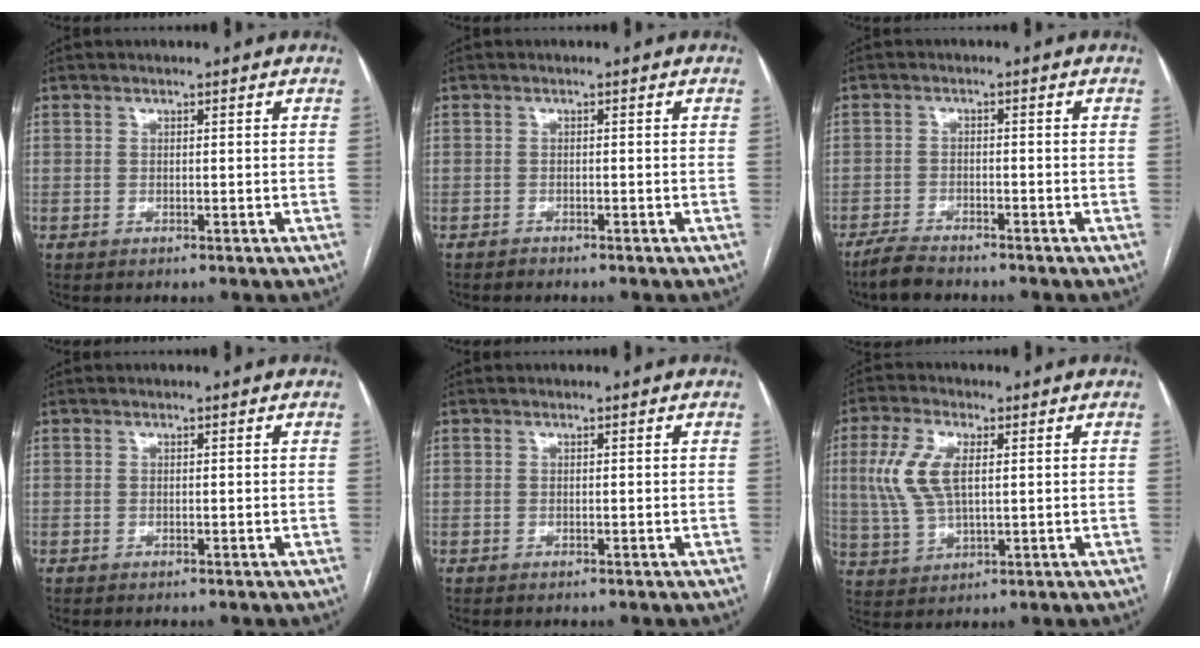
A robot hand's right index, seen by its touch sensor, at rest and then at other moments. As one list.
[{"total": 0.7, "force": [-0.7, 0.1, 0.0], "torque": [-0.004, -0.002, -0.014]}, {"total": 4.1, "force": [-3.7, 0.6, 1.6], "torque": [-0.034, -0.011, -0.069]}, {"total": 0.0}, {"total": 0.0}, {"total": 8.9, "force": [1.9, 3.8, 7.8], "torque": [-0.190, 0.012, 0.041]}]